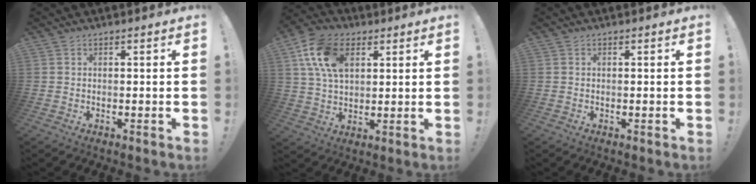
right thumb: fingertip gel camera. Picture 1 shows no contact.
{"total": 15.5, "force": [5.8, 10.2, 10.1], "torque": [-0.186, -0.004, 0.113]}
{"total": 0.0}